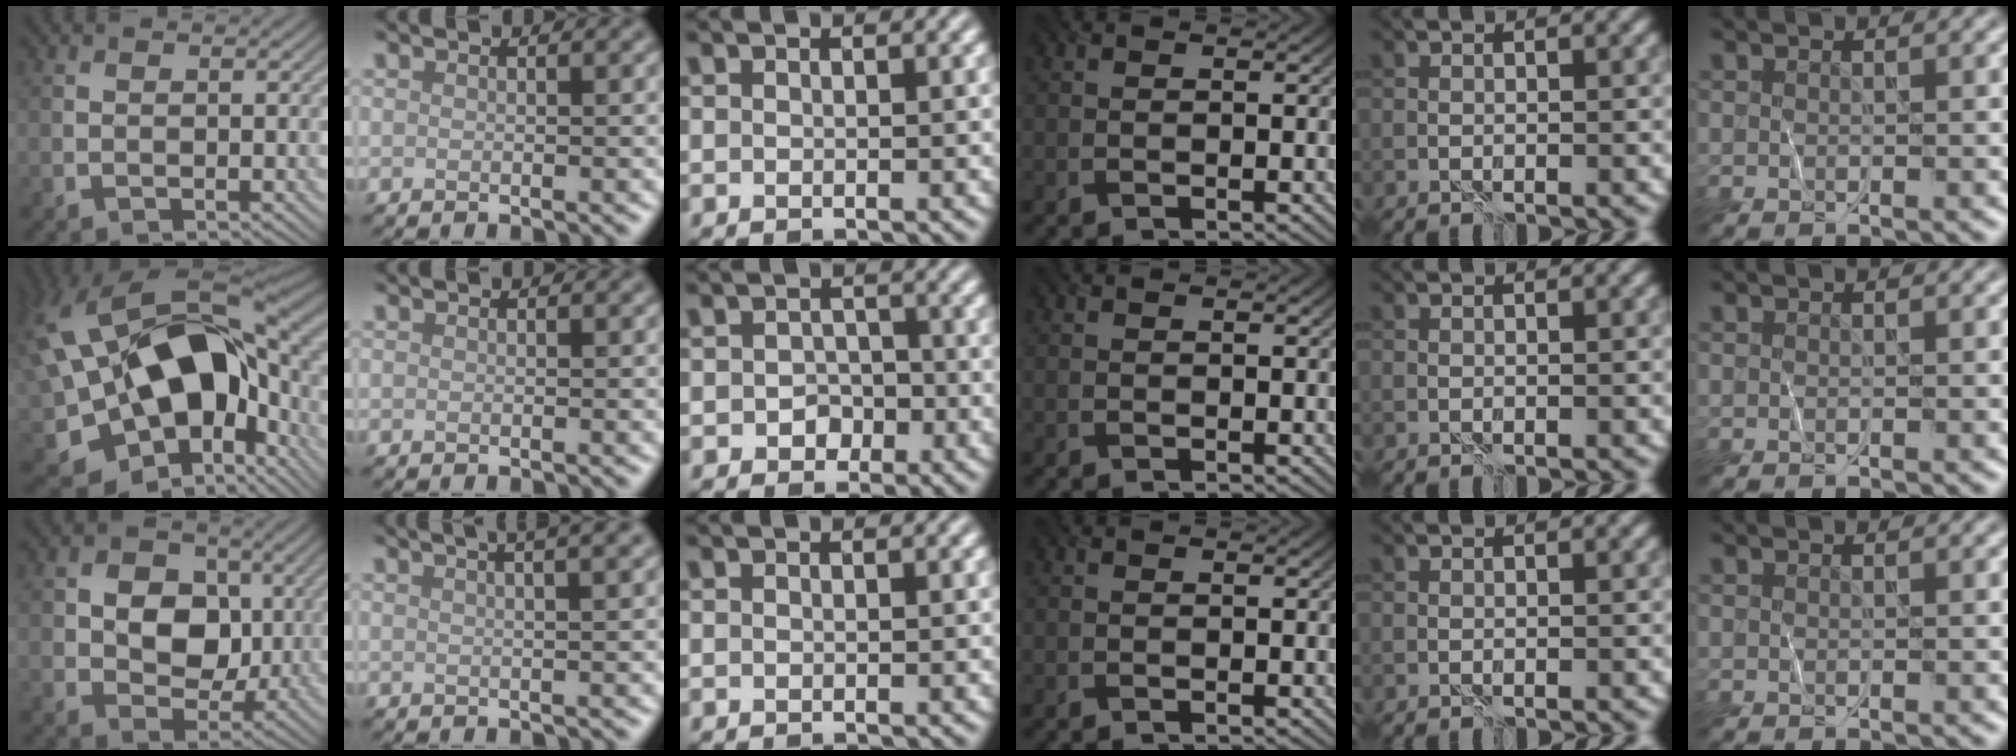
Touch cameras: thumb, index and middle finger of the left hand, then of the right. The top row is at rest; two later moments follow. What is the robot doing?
{"motion": "wrap", "object": "plastic wrap"}